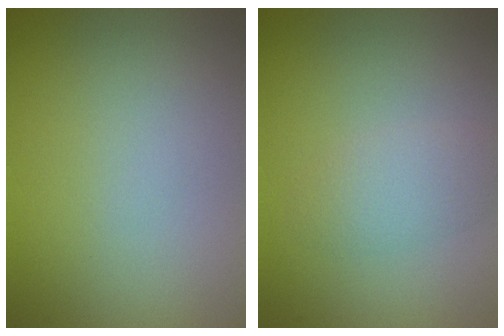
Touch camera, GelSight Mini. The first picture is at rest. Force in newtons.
{"total": 2.3, "press": 2.3, "slide": 0.1}